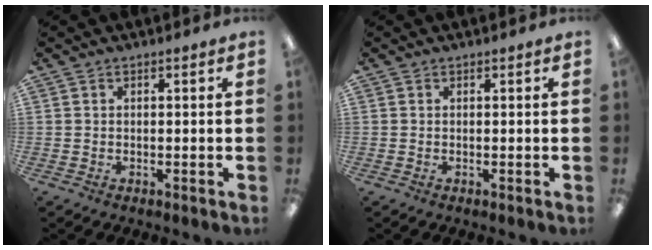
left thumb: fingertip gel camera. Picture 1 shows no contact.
{"total": 0.0}